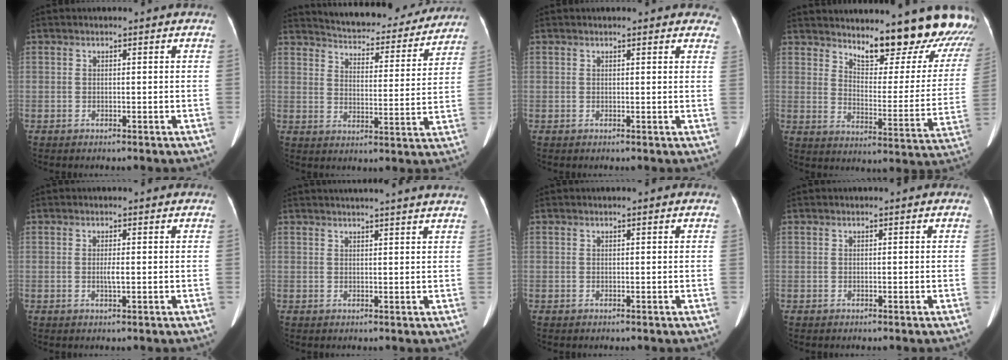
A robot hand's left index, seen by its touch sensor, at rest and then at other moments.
{"total": 21.5, "force": [19.8, 5.1, 6.6], "torque": [-0.093, -0.038, 0.246]}
{"total": 8.1, "force": [7.2, 1.9, 3.0], "torque": [-0.012, -0.014, 0.058]}
{"total": 20.6, "force": [18.6, 4.0, 7.8], "torque": [-0.086, -0.099, 0.223]}
{"total": 1.3, "force": [-0.3, 0.1, 1.3], "torque": [-0.027, -0.012, -0.008]}
{"total": 12.7, "force": [11.7, -0.7, 5.1], "torque": [-0.079, -0.019, 0.130]}
{"total": 0.5, "force": [0.4, 0.0, 0.3], "torque": [-0.006, -0.005, 0.003]}
{"total": 0.0}